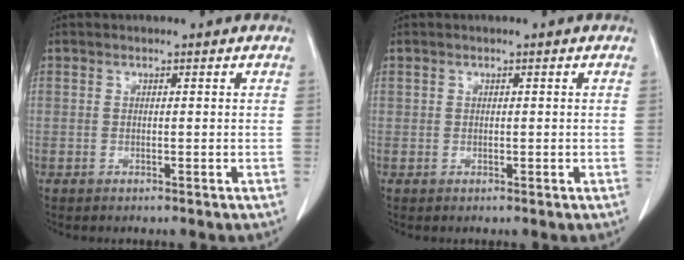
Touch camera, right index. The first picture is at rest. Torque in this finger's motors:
{"motor_torque": [-0.12, 0.11, -0.06, 0.00]}